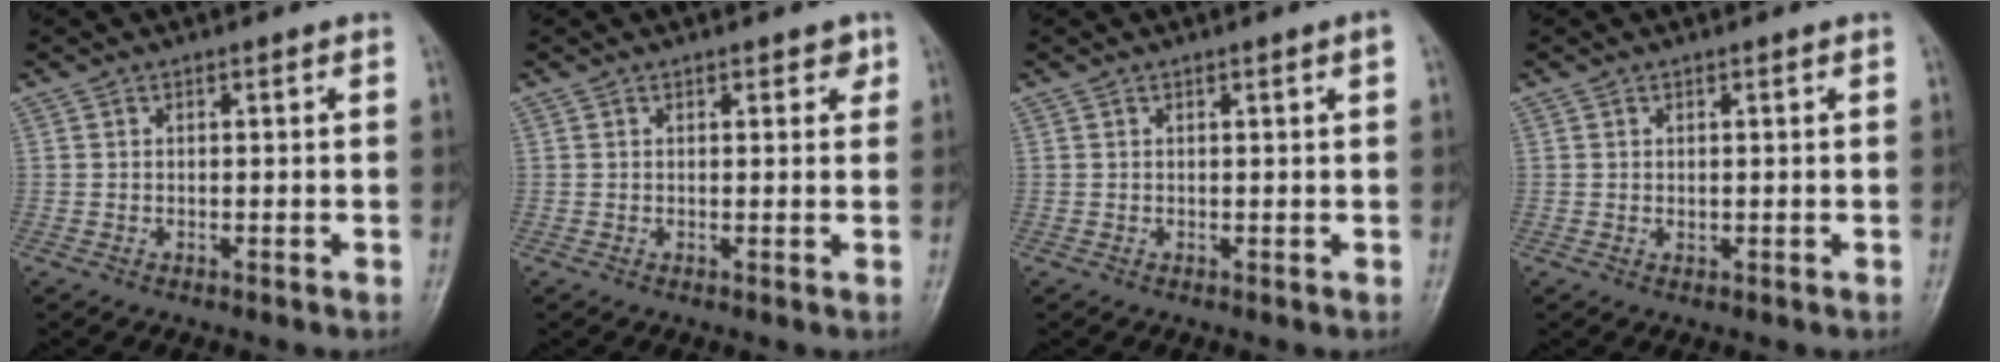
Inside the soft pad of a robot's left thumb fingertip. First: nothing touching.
{"total": 2.2, "force": [1.4, 1.2, 1.2], "torque": [0.003, -0.005, 0.015]}
{"total": 1.2, "force": [0.6, 0.0, 1.1], "torque": [-0.017, 0.000, 0.009]}
{"total": 0.8, "force": [0.3, 0.5, 0.5], "torque": [-0.006, -0.003, 0.007]}